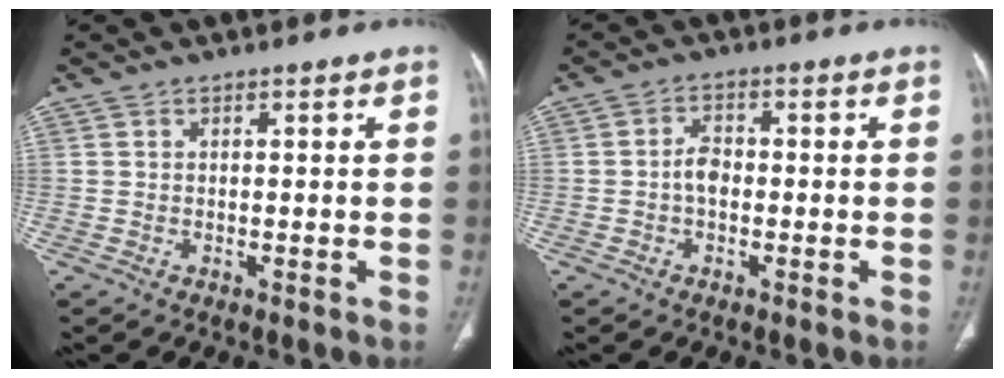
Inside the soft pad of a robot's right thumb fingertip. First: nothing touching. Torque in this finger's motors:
{"motor_torque": [0.72, 0.77, 0.66, 0.11, 0.00]}